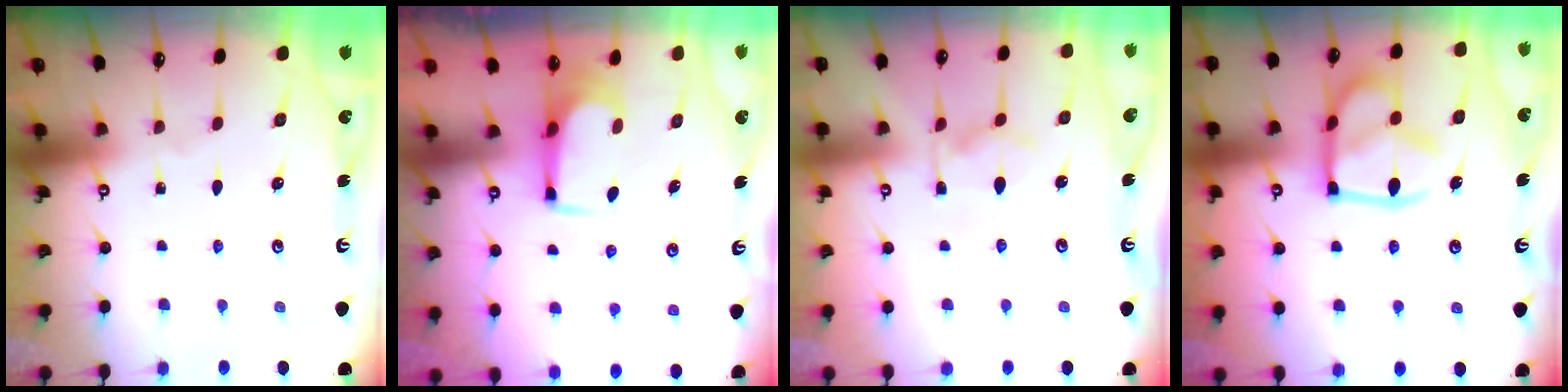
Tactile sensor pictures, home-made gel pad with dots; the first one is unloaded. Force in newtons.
{"total": 3.8, "press": 3.7, "slide": 0.3}
{"total": 7.6, "press": 7.6, "slide": 1.0}
{"total": 16.3, "press": 16.2, "slide": 1.7}